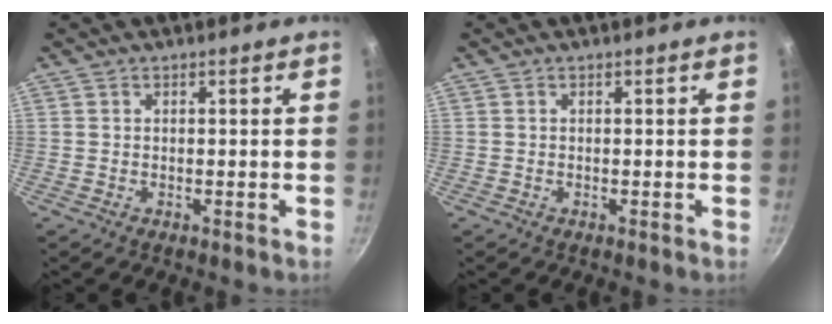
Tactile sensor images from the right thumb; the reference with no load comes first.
{"total": 0.0}